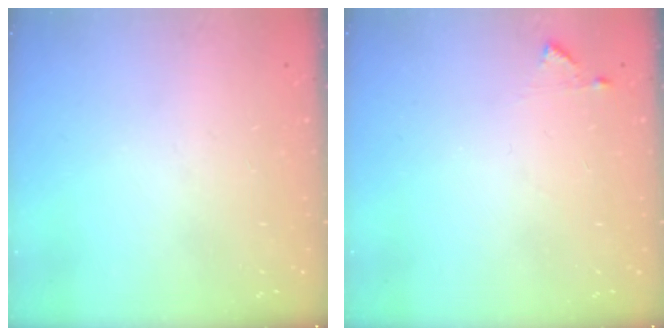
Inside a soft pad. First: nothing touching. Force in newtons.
{"total": 4.4, "press": 4.3, "slide": 0.4}